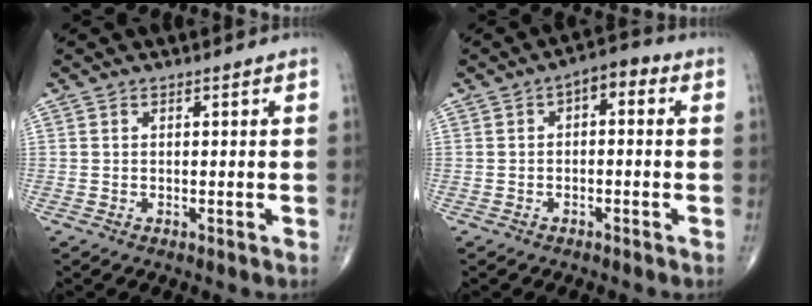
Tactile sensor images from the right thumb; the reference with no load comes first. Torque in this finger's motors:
{"motor_torque": [1.92, 2.53, 0.21, -0.13, 0.09]}